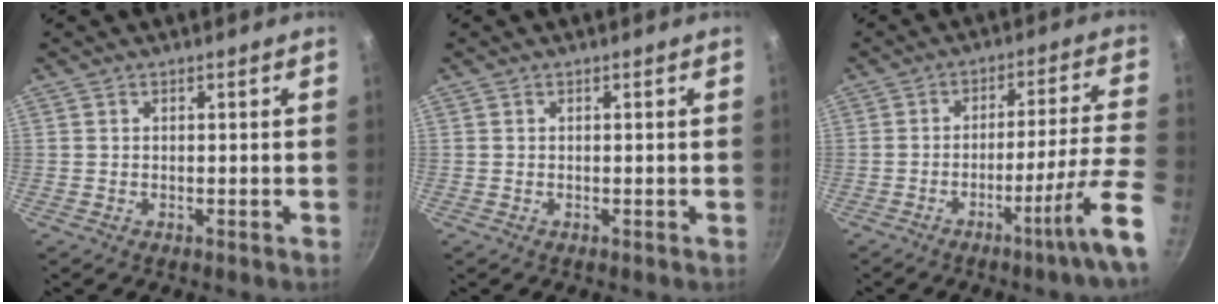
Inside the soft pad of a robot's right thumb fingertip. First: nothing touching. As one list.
[{"total": 0.0}, {"total": 13.8, "force": [-6.4, -0.1, 12.2], "torque": [-0.160, 0.034, -0.098]}]